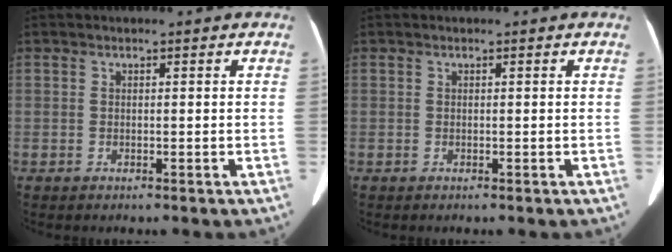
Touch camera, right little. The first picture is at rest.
{"total": 0.0}